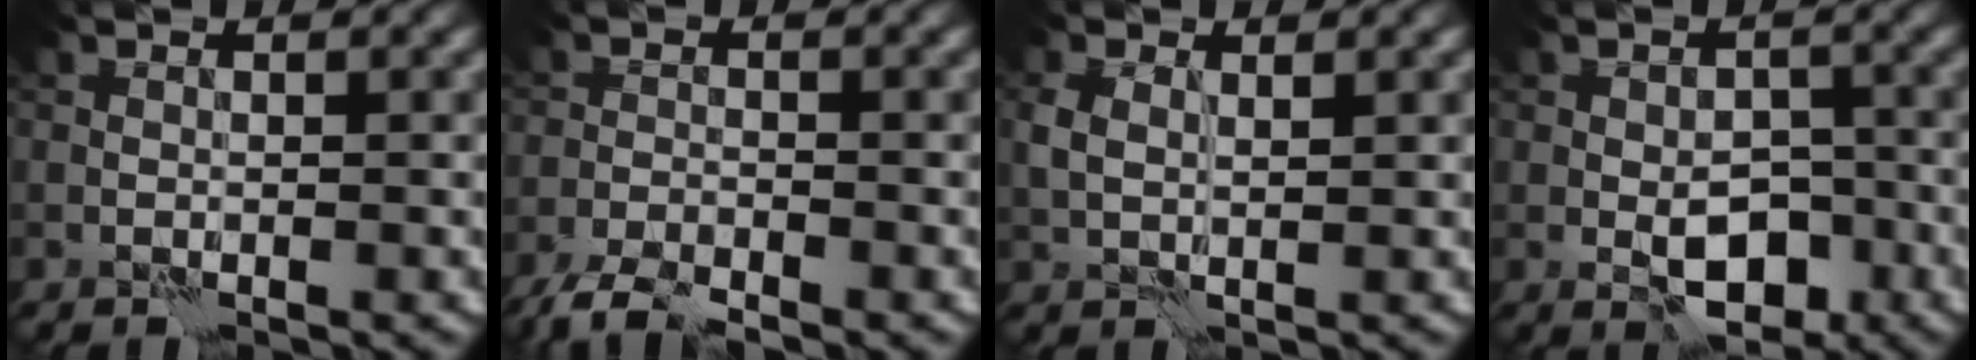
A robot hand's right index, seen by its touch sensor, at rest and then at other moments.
{"total": 3.8, "force": [-3.3, 0.7, 1.7], "torque": [-0.033, -0.007, -0.072]}
{"total": 2.1, "force": [0.8, 1.2, 1.5], "torque": [-0.038, 0.002, 0.017]}
{"total": 5.2, "force": [-2.0, 3.0, 3.8], "torque": [-0.049, -0.003, -0.033]}